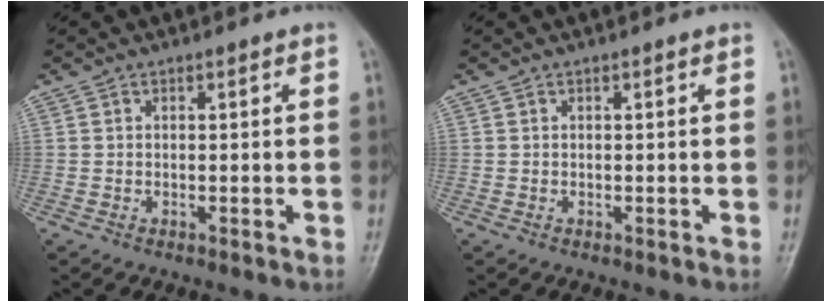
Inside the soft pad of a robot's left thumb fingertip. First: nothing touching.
{"total": 0.0}